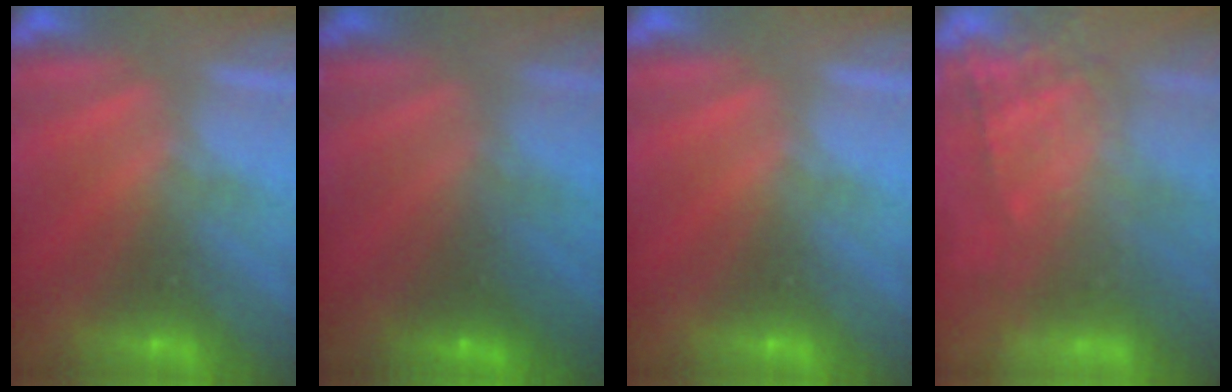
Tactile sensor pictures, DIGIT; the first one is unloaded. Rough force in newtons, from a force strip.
{"total": 1.8}
{"total": 0.0}
{"total": 7.8}